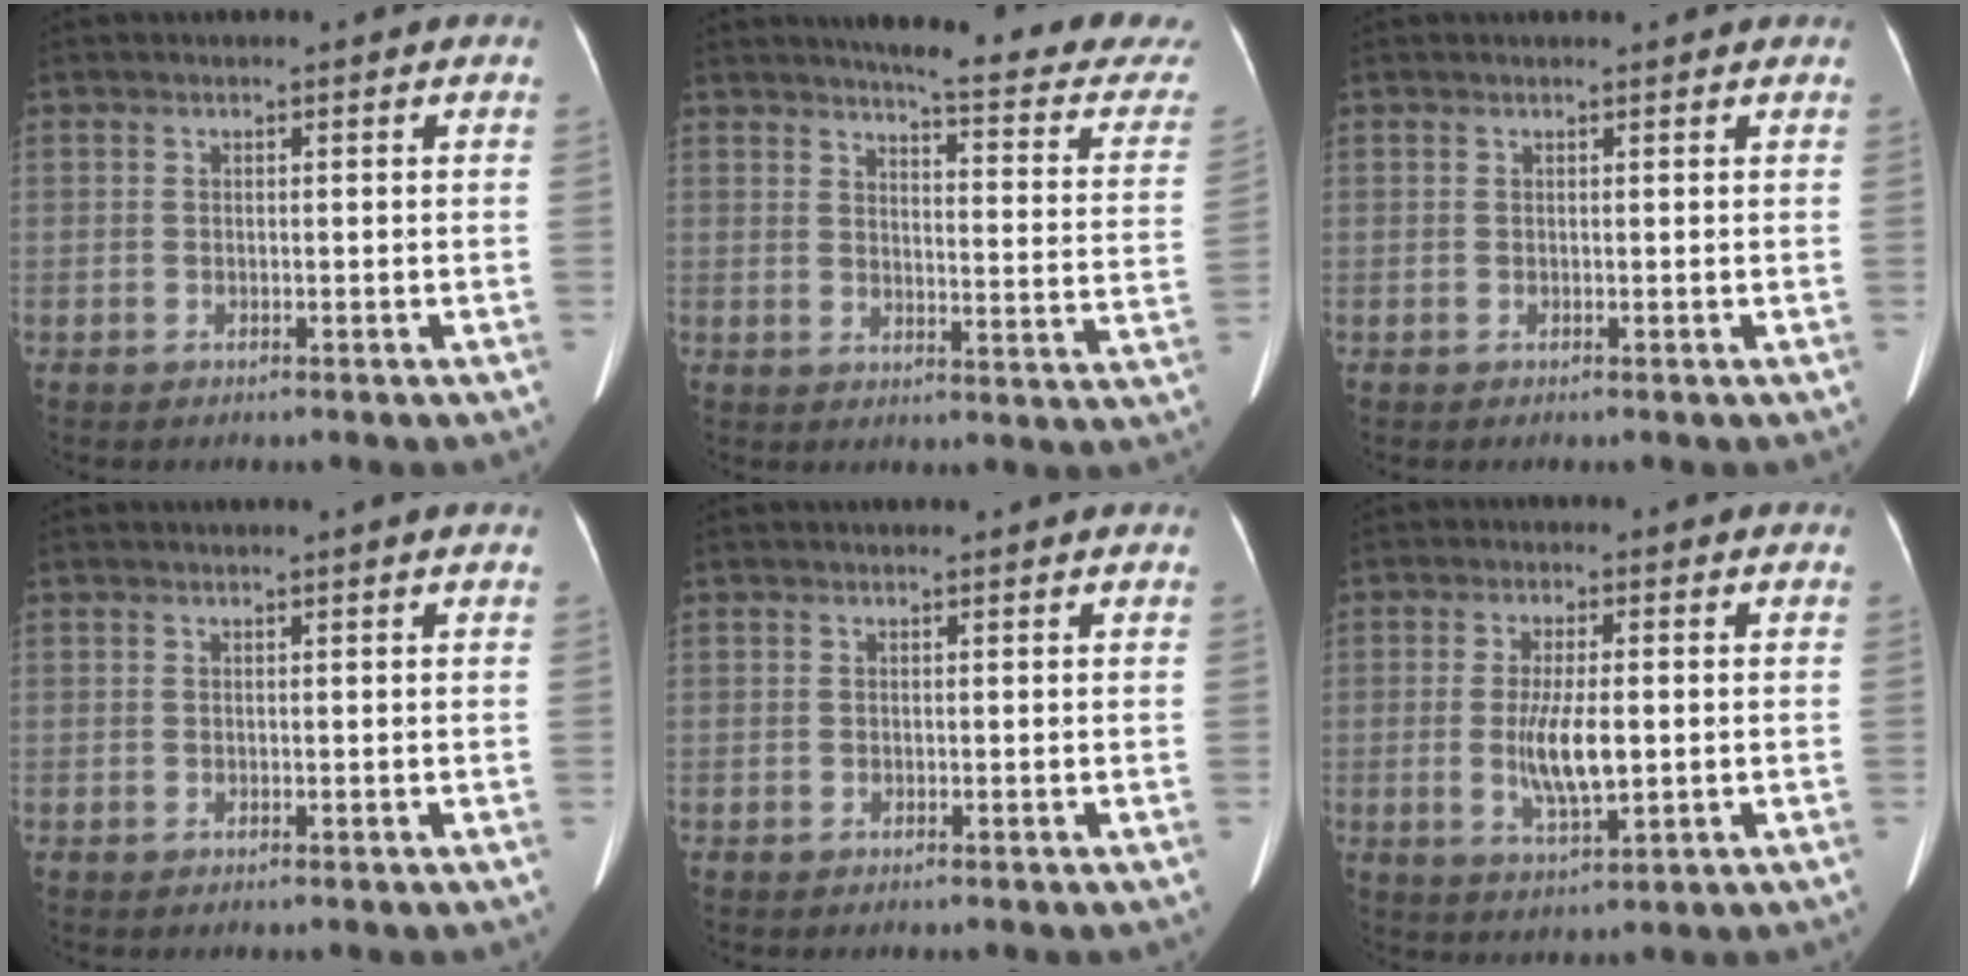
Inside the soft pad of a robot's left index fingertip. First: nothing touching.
{"total": 19.8, "force": [18.5, 0.9, 7.0], "torque": [-0.083, -0.093, 0.203]}
{"total": 1.7, "force": [1.7, 0.0, 0.4], "torque": [-0.009, 0.011, 0.021]}
{"total": 0.9, "force": [0.7, -0.3, 0.5], "torque": [-0.011, 0.000, 0.019]}
{"total": 1.8, "force": [1.7, -0.1, 0.5], "torque": [-0.008, 0.014, 0.023]}
{"total": 7.0, "force": [-0.5, 1.8, 6.8], "torque": [-0.133, -0.011, -0.006]}